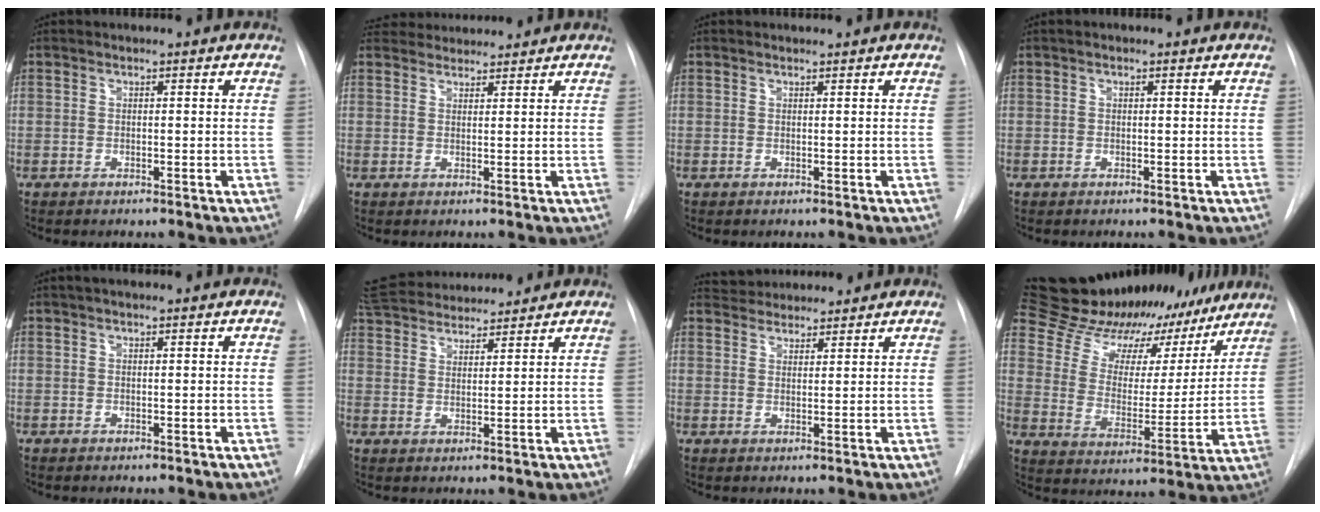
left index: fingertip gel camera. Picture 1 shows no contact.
{"total": 4.7, "force": [4.6, 0.9, 0.2], "torque": [-0.005, 0.033, 0.076]}
{"total": 0.0}
{"total": 0.6, "force": [0.2, 0.4, 0.4], "torque": [-0.007, 0.007, -0.001]}
{"total": 1.5, "force": [0.9, 0.3, 1.1], "torque": [-0.015, 0.019, 0.010]}
{"total": 13.6, "force": [12.7, 2.8, 4.2], "torque": [-0.088, 0.045, 0.211]}
{"total": 4.9, "force": [4.7, 1.6, 0.2], "torque": [-0.001, 0.031, 0.074]}
{"total": 24.5, "force": [21.8, 8.5, 7.5], "torque": [-0.121, 0.000, 0.304]}